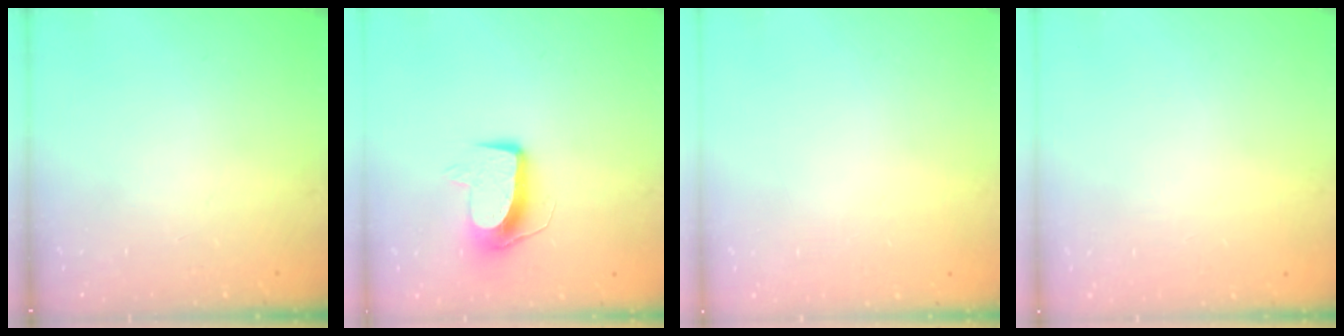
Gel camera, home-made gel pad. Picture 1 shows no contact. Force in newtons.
{"total": 10.3, "press": 10.3, "slide": 0.7}
{"total": 0.0}
{"total": 0.0}